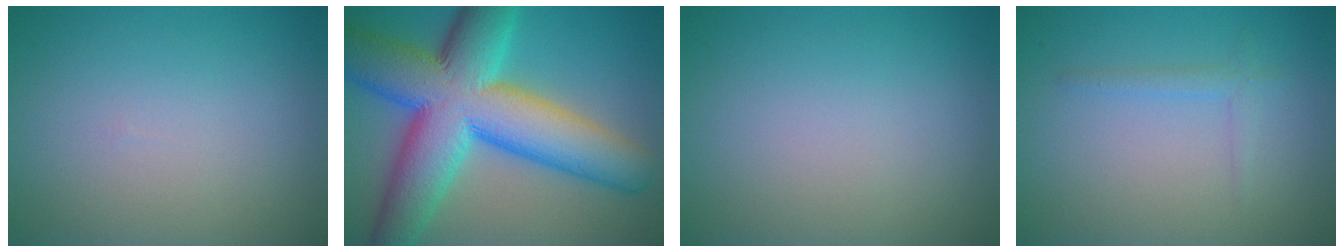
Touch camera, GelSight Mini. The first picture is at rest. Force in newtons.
{"total": 15.1, "press": 15.1, "slide": 0.7}
{"total": 0.0}
{"total": 1.3, "press": 1.3, "slide": 0.1}